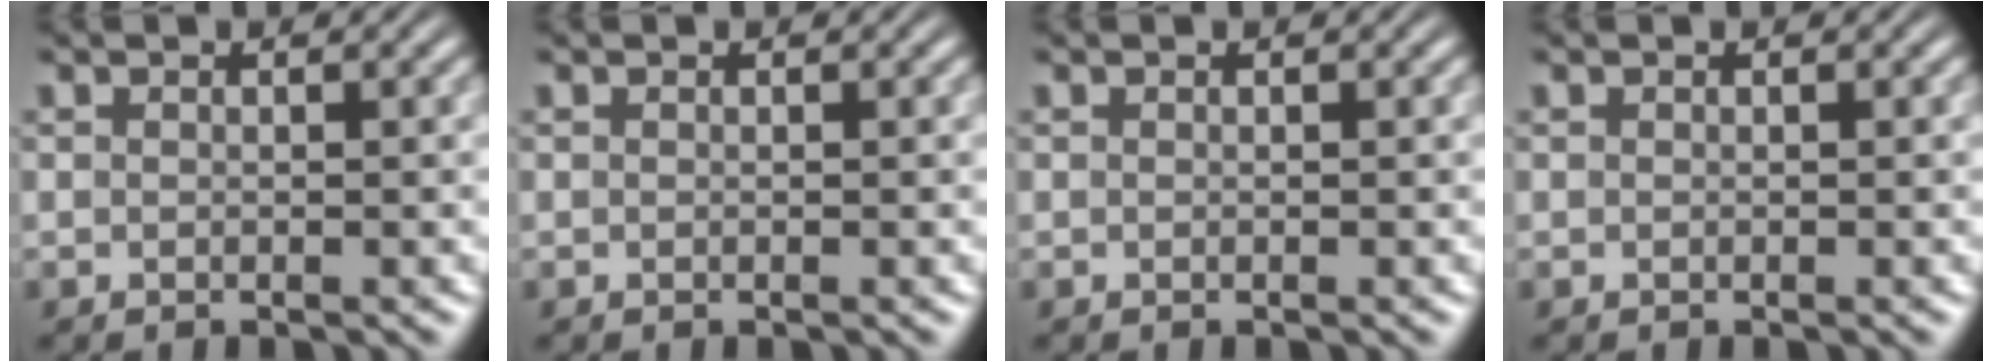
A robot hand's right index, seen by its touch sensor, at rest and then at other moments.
{"total": 0.0}
{"total": 0.0}
{"total": 0.0}